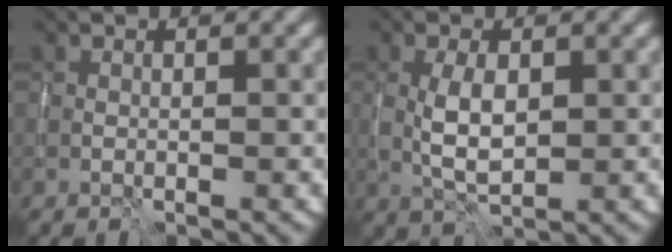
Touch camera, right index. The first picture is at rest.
{"total": 3.4, "force": [0.0, 1.5, 3.0], "torque": [-0.066, 0.000, 0.004]}